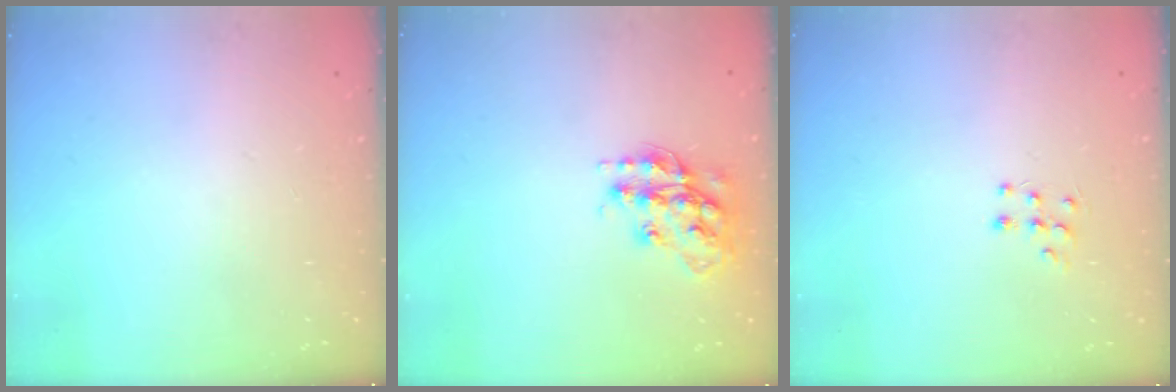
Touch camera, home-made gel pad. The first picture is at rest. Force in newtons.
{"total": 14.6, "press": 14.5, "slide": 0.7}
{"total": 6.4, "press": 6.3, "slide": 0.8}